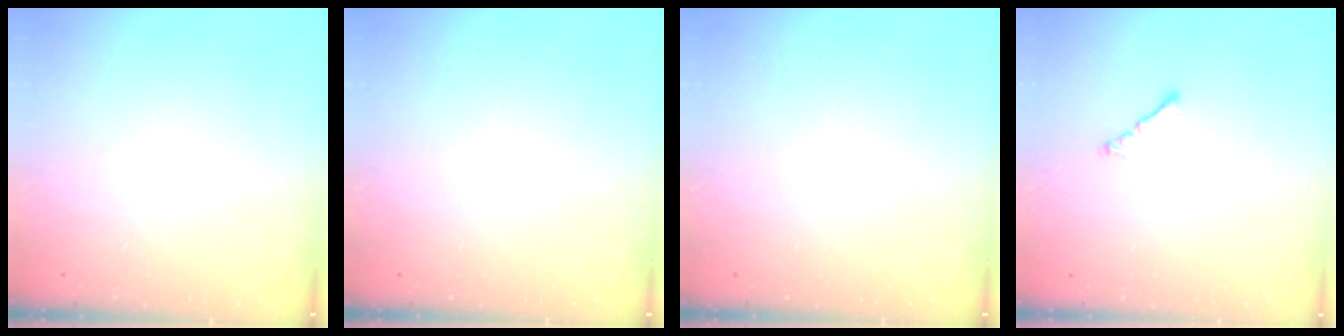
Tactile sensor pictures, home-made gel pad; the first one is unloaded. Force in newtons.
{"total": 0.0}
{"total": 0.0}
{"total": 1.8, "press": 1.7, "slide": 0.6}